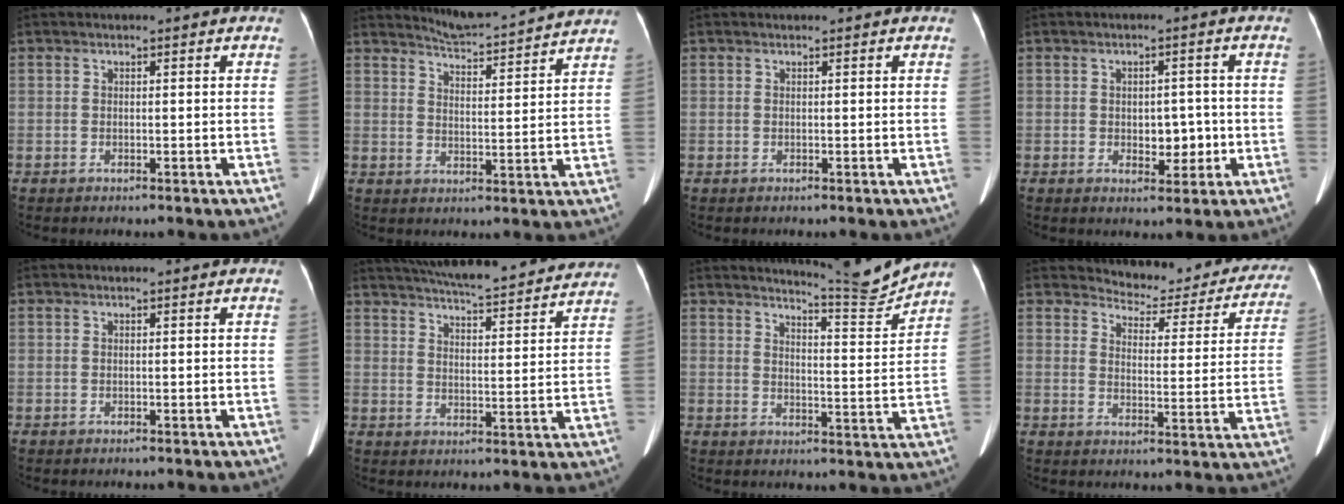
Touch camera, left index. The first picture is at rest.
{"total": 11.0, "force": [10.7, -0.4, 2.4], "torque": [-0.050, 0.003, 0.145]}
{"total": 0.6, "force": [0.6, 0.1, 0.1], "torque": [-0.004, 0.007, 0.009]}
{"total": 3.9, "force": [-0.7, 2.5, 2.9], "torque": [-0.034, -0.001, -0.004]}
{"total": 0.0}
{"total": 24.6, "force": [22.4, 3.2, 9.7], "torque": [-0.158, -0.015, 0.287]}
{"total": 7.6, "force": [7.3, -1.9, -0.2], "torque": [-0.022, -0.052, 0.108]}
{"total": 15.6, "force": [14.8, 4.0, 2.9], "torque": [-0.009, -0.048, 0.156]}